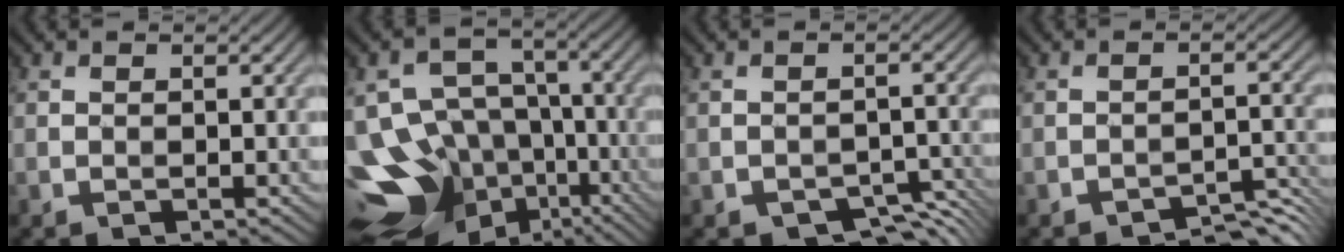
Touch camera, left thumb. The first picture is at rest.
{"total": 17.2, "force": [-7.9, 13.3, 7.5], "torque": [-0.191, -0.016, -0.115]}
{"total": 3.7, "force": [-2.9, 1.7, 1.6], "torque": [-0.023, -0.004, -0.041]}
{"total": 3.2, "force": [-3.2, 0.1, 0.5], "torque": [-0.001, 0.011, -0.049]}